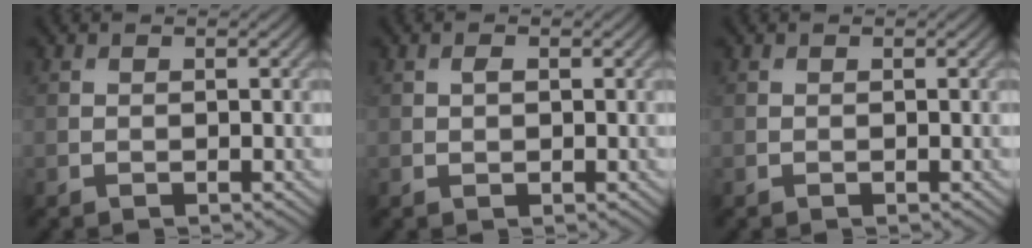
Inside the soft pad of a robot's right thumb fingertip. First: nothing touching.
{"total": 1.0, "force": [0.3, 0.6, 0.8], "torque": [-0.016, 0.001, 0.005]}
{"total": 0.0}